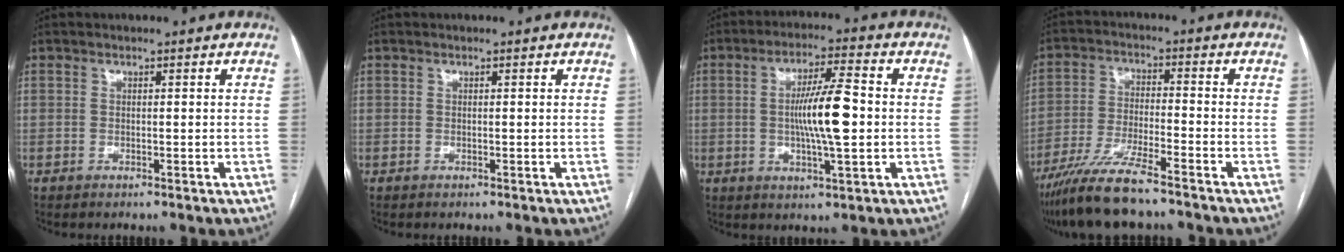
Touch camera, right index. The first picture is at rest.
{"total": 0.0}
{"total": 10.0, "force": [-0.2, 1.2, 10.0], "torque": [-0.176, 0.006, -0.007]}
{"total": 9.9, "force": [-8.0, 0.6, 5.8], "torque": [-0.110, -0.029, -0.146]}